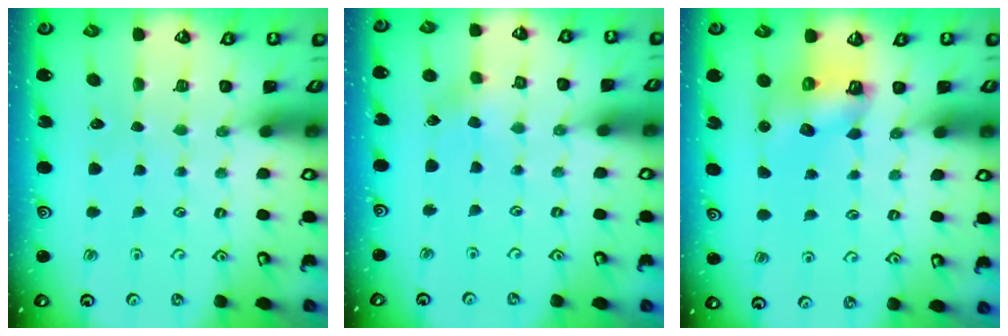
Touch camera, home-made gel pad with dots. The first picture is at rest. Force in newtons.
{"total": 3.0, "press": 2.9, "slide": 0.6}
{"total": 7.3, "press": 7.2, "slide": 0.8}